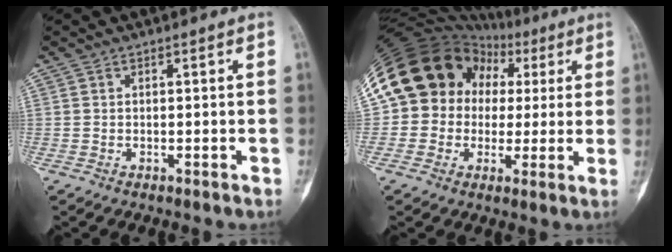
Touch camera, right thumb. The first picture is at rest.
{"total": 20.3, "force": [3.8, 17.5, 9.4], "torque": [-0.151, 0.064, 0.072]}